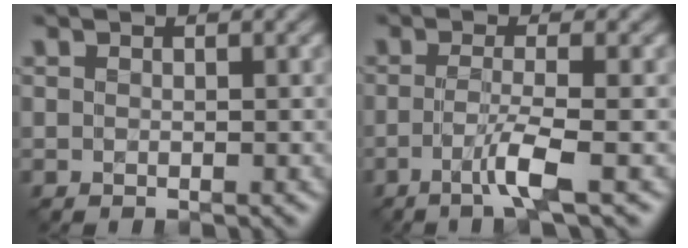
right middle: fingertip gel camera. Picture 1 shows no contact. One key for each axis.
{"total": 3.2, "fx": -1.5, "fy": 0.3, "fz": 2.8, "tx": -0.048, "ty": -0.003, "tz": -0.033}